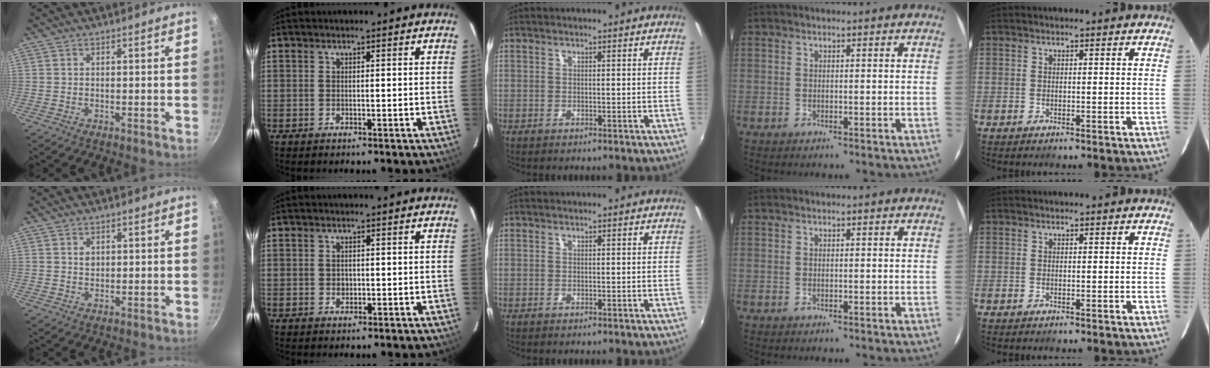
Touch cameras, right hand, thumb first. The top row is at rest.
{"thumb": {"total": 1.4, "force": [0.5, 1.1, 0.7], "torque": [-0.008, -0.001, 0.008]}, "index": {"total": 1.0, "force": [0.0, 1.0, 0.4], "torque": [-0.005, 0.001, 0.000]}}